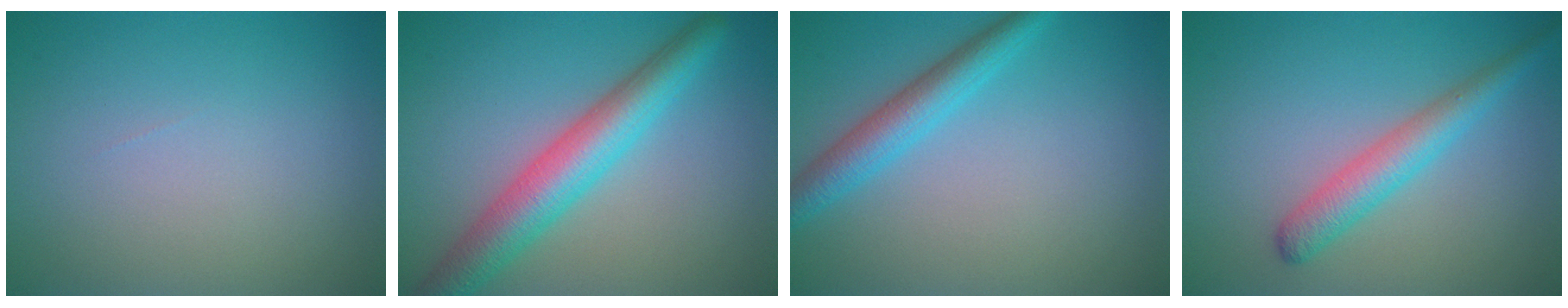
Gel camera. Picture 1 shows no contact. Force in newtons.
{"total": 6.2, "press": 6.1, "slide": 0.3}
{"total": 3.6, "press": 3.6, "slide": 0.2}
{"total": 2.8, "press": 2.8, "slide": 0.2}